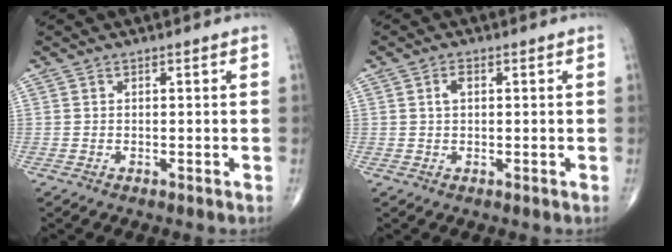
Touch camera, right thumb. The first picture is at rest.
{"total": 1.8, "force": [0.3, 1.0, 1.5], "torque": [-0.026, 0.006, 0.006]}